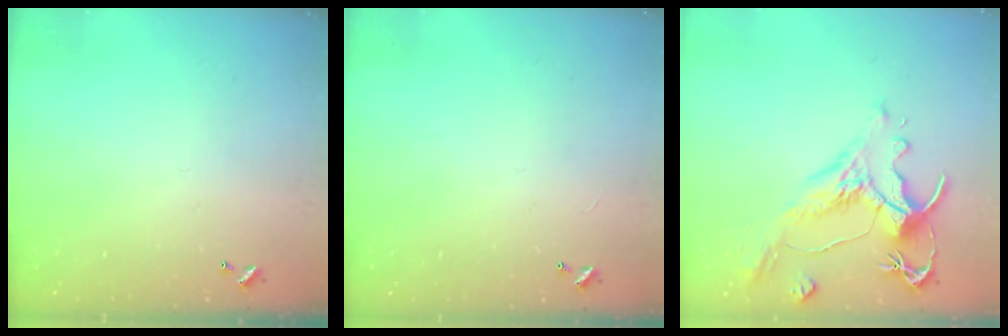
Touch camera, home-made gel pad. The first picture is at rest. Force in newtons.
{"total": 2.8, "press": 2.8, "slide": 0.3}
{"total": 1.5, "press": 0.2, "slide": 1.5}